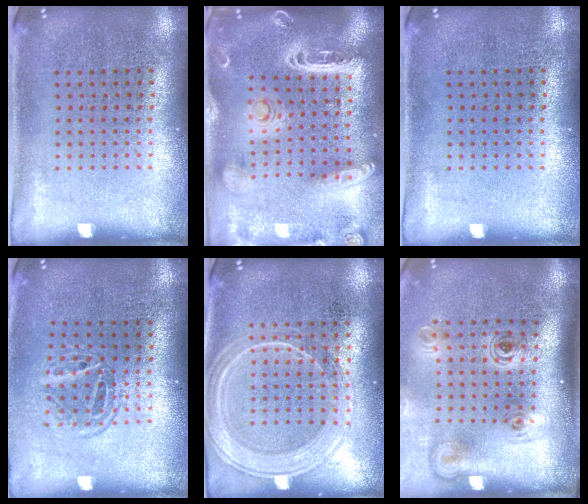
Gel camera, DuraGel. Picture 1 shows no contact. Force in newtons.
{"total": 3.1, "press": 2.6, "slide": 1.6}
{"total": 0.0}
{"total": 1.6, "press": 1.2, "slide": 1.0}
{"total": 3.0, "press": 2.9, "slide": 0.5}
{"total": 2.2, "press": 1.5, "slide": 1.7}